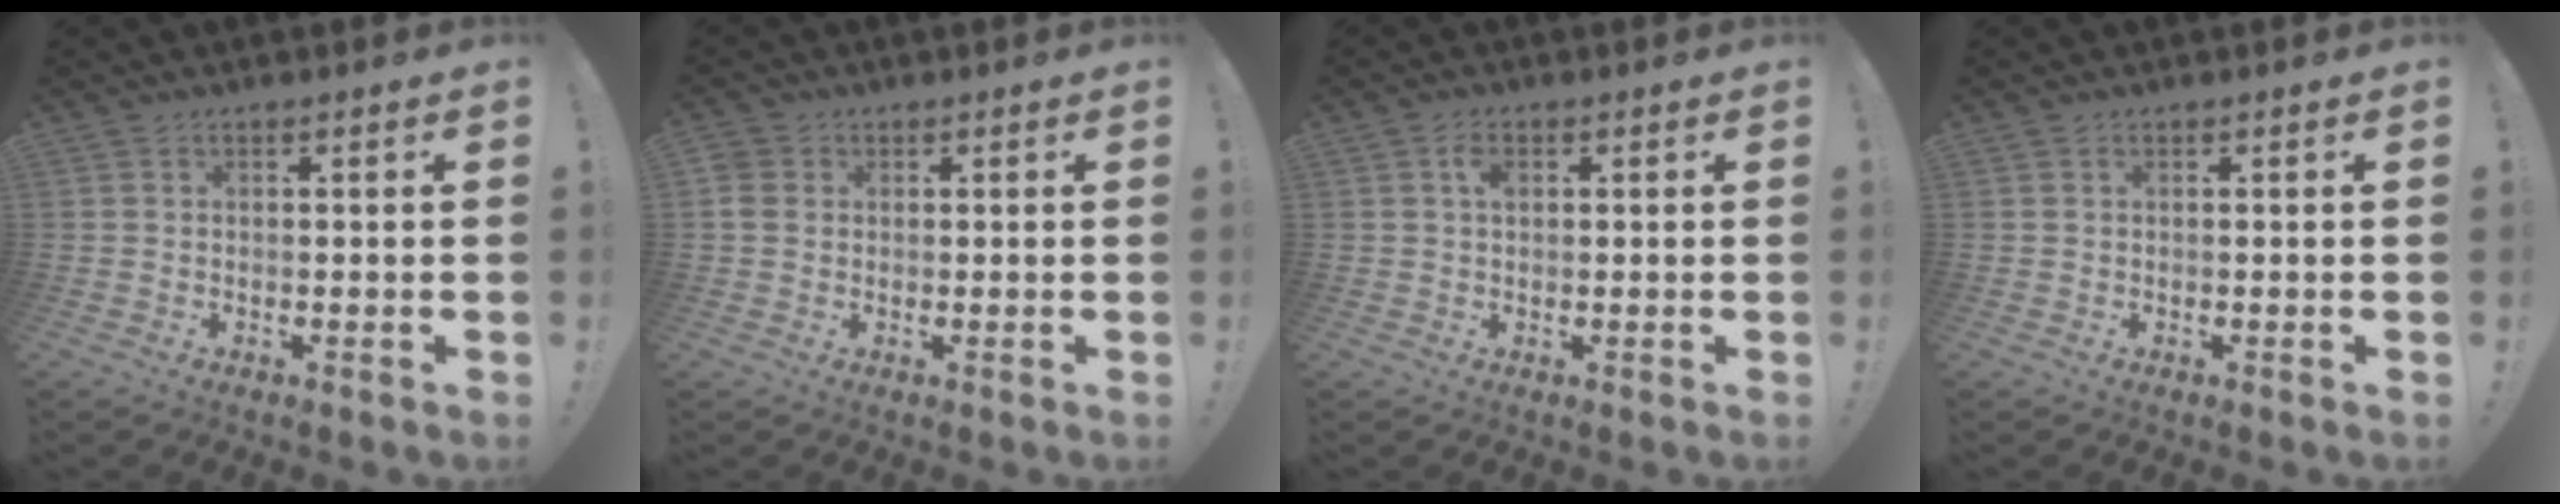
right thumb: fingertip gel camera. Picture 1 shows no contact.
{"total": 3.5, "force": [0.7, 3.2, 1.5], "torque": [-0.026, 0.007, 0.016]}
{"total": 2.9, "force": [0.8, 1.9, 2.1], "torque": [-0.030, 0.000, 0.010]}
{"total": 0.0}